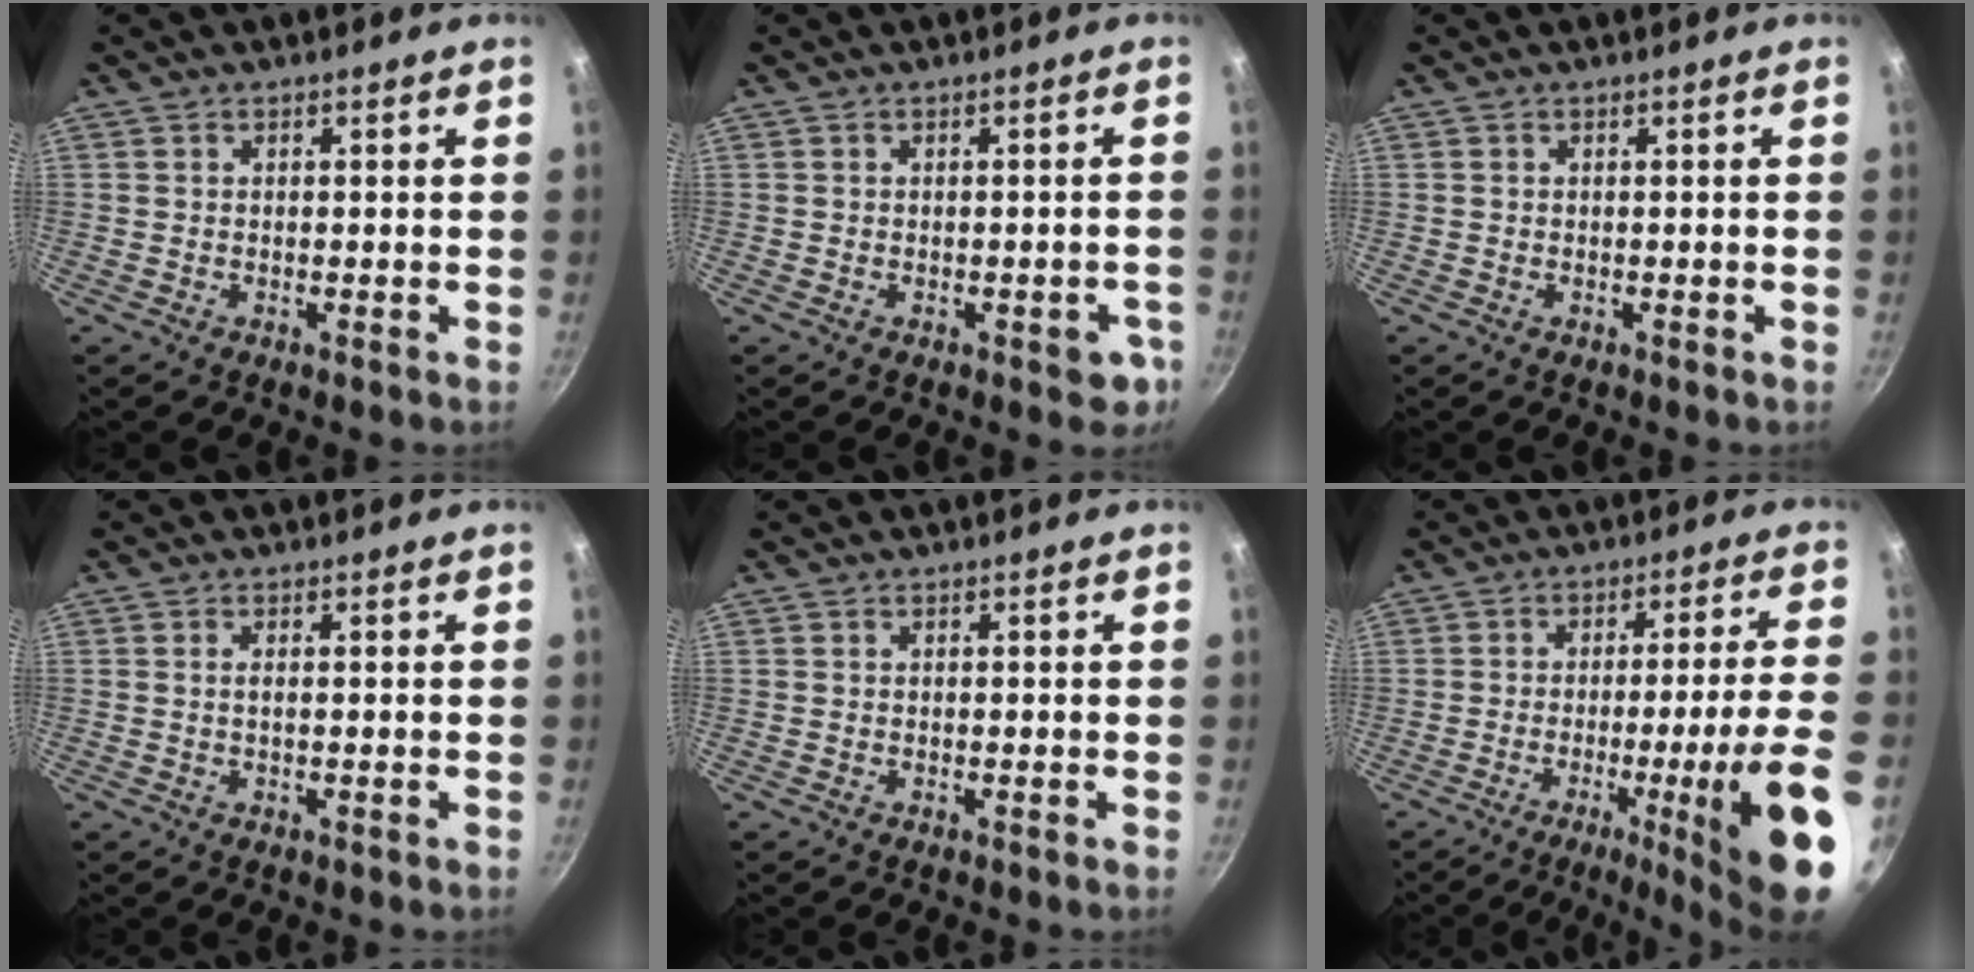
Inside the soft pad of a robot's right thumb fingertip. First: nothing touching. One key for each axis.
{"total": 4.3, "fx": -1.7, "fy": 2.2, "fz": 3.3, "tx": -0.018, "ty": 0.011, "tz": -0.018}
{"total": 0.0}
{"total": 0.9, "fx": 0.1, "fy": 0.2, "fz": 0.8, "tx": -0.018, "ty": 0.001, "tz": 0.001}
{"total": 0.0}
{"total": 17.2, "fx": -6.2, "fy": 0.5, "fz": 16.0, "tx": -0.219, "ty": 0.020, "tz": -0.082}